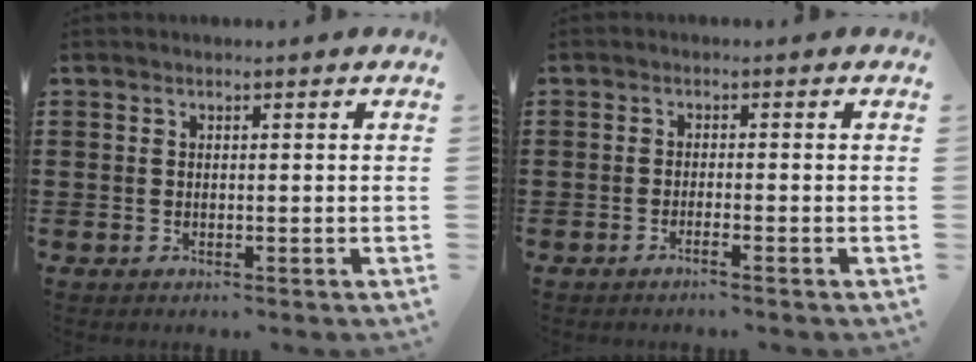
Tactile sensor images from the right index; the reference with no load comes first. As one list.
[{"total": 1.3, "force": [-0.9, -0.2, 0.9], "torque": [-0.017, -0.005, -0.016]}]